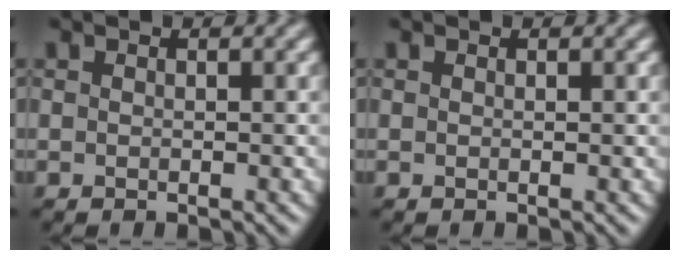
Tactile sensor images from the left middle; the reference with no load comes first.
{"total": 0.0}